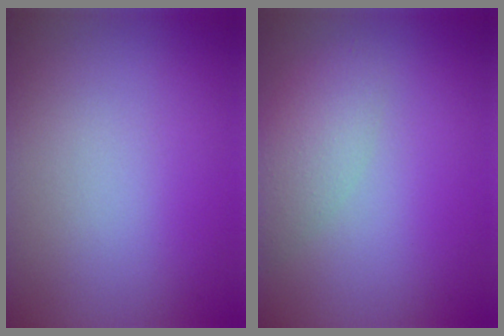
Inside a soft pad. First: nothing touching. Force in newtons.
{"total": 2.8, "press": 2.8, "slide": 0.1}